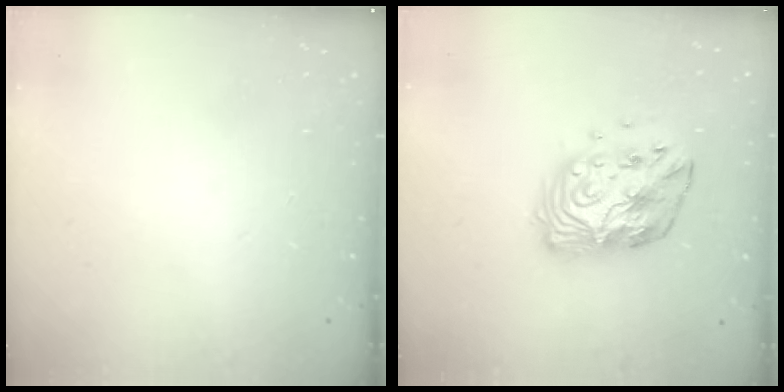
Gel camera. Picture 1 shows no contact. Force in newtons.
{"total": 13.5, "press": 13.5, "slide": 1.0}